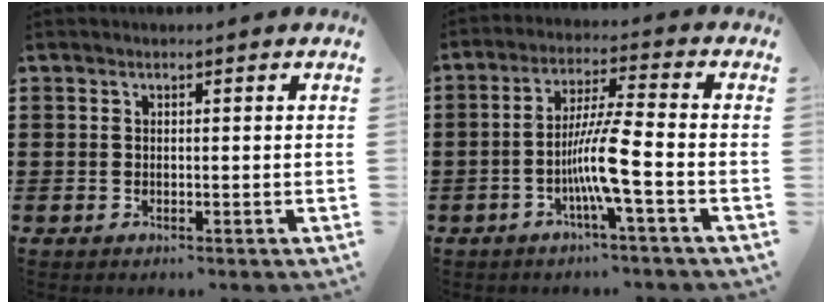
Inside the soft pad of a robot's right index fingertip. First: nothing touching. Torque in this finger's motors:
{"motor_torque": [1.33, 0.59, 0.29, 0.12]}